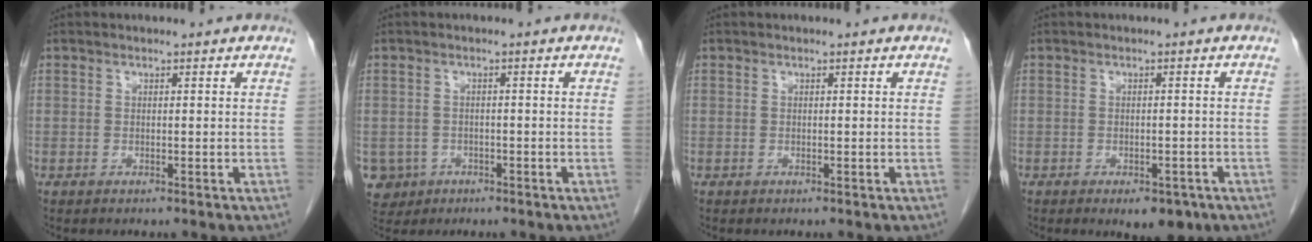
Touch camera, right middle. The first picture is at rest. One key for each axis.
{"total": 5.3, "fx": -2.4, "fy": 4.7, "fz": 0.6, "tx": -0.019, "ty": 0.005, "tz": -0.036}
{"total": 0.0}
{"total": 4.6, "fx": -2.9, "fy": 2.2, "fz": 2.9, "tx": -0.031, "ty": -0.003, "tz": -0.031}